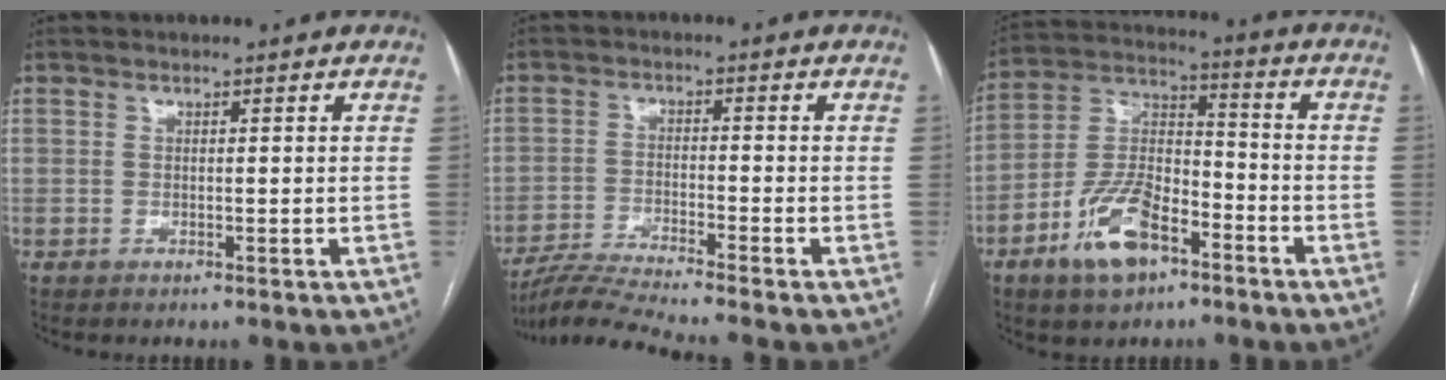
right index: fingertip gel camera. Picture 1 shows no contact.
{"total": 8.3, "force": [-7.4, -2.3, 2.8], "torque": [-0.051, -0.022, -0.135]}
{"total": 12.8, "force": [-7.0, 5.7, 9.0], "torque": [-0.192, 0.011, -0.125]}